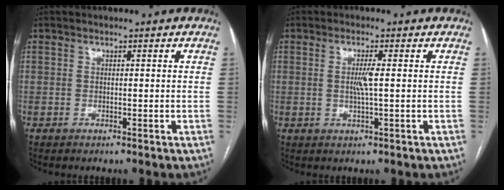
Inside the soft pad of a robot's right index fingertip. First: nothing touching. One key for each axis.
{"total": 2.7, "fx": 0.2, "fy": -0.2, "fz": 2.7, "tx": -0.054, "ty": -0.003, "tz": 0.003}